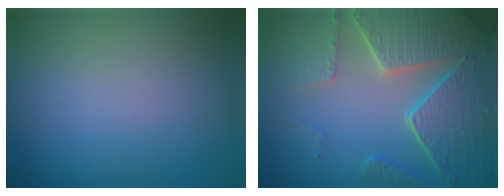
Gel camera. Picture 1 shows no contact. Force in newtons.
{"total": 8.5, "press": 6.2, "slide": 5.8}